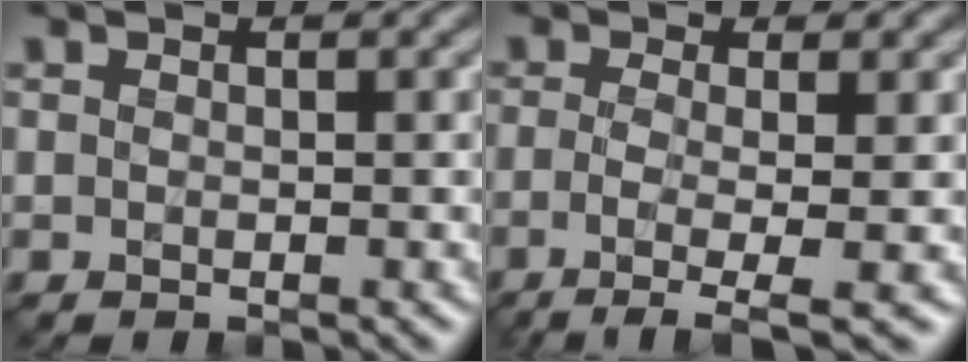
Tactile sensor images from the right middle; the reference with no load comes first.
{"total": 4.7, "force": [-1.3, 1.2, 4.4], "torque": [-0.072, -0.011, -0.032]}